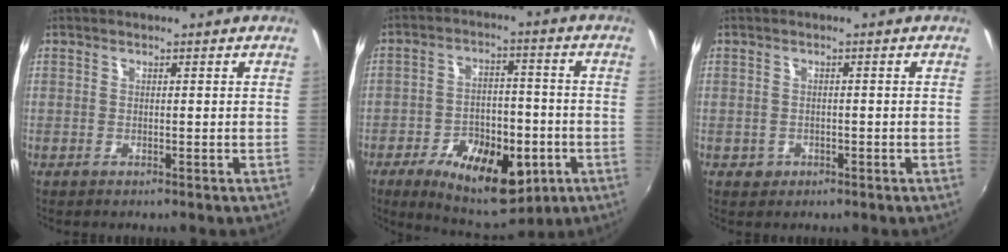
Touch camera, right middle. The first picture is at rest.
{"total": 17.6, "force": [-8.2, 9.0, 12.7], "torque": [-0.228, -0.004, -0.106]}
{"total": 2.1, "force": [-0.7, 1.9, 0.7], "torque": [-0.016, -0.001, -0.007]}